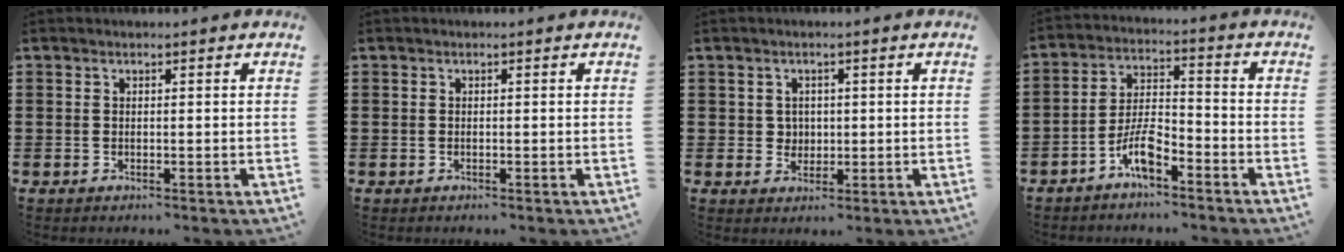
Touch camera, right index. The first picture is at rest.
{"total": 0.0}
{"total": 2.0, "force": [0.4, 1.9, 0.7], "torque": [-0.023, 0.008, 0.005]}
{"total": 6.5, "force": [-4.3, 2.1, 4.4], "torque": [-0.099, 0.007, -0.085]}